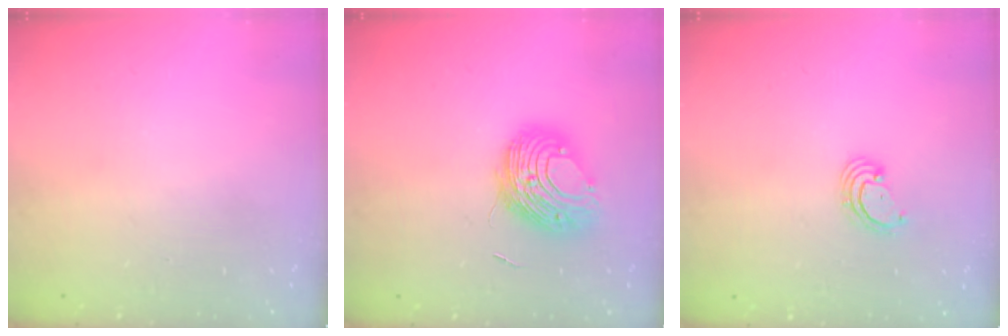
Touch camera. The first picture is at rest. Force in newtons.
{"total": 9.8, "press": 9.7, "slide": 1.2}
{"total": 2.3, "press": 2.3, "slide": 0.1}